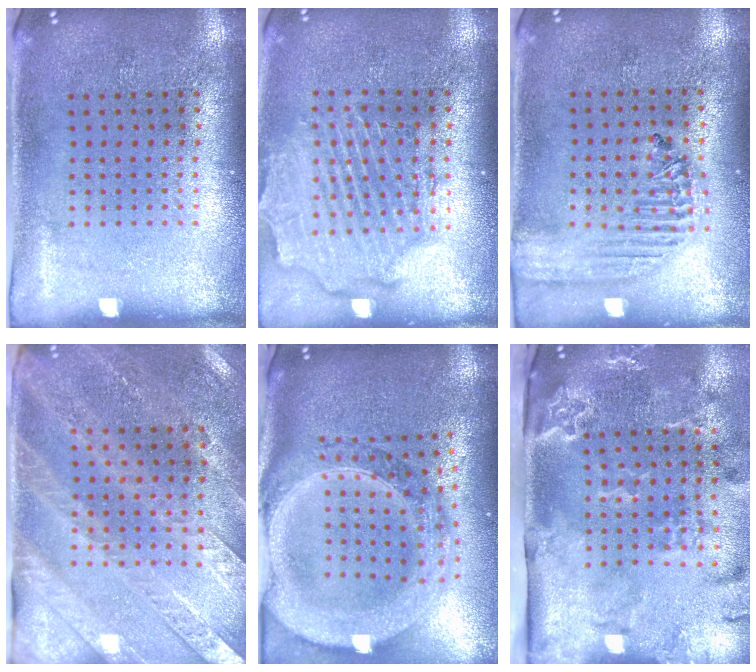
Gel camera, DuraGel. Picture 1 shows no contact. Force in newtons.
{"total": 2.5, "press": 2.2, "slide": 1.1}
{"total": 1.8, "press": 1.6, "slide": 0.7}
{"total": 2.9, "press": 2.7, "slide": 1.3}
{"total": 3.4, "press": 2.8, "slide": 2.0}
{"total": 3.3, "press": 2.4, "slide": 2.2}